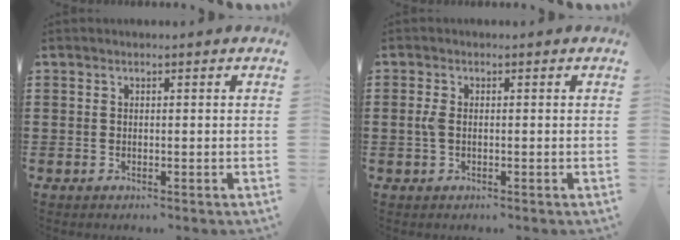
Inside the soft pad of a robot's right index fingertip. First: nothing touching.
{"total": 2.1, "force": [-0.1, 1.0, 1.8], "torque": [-0.051, -0.003, -0.009]}